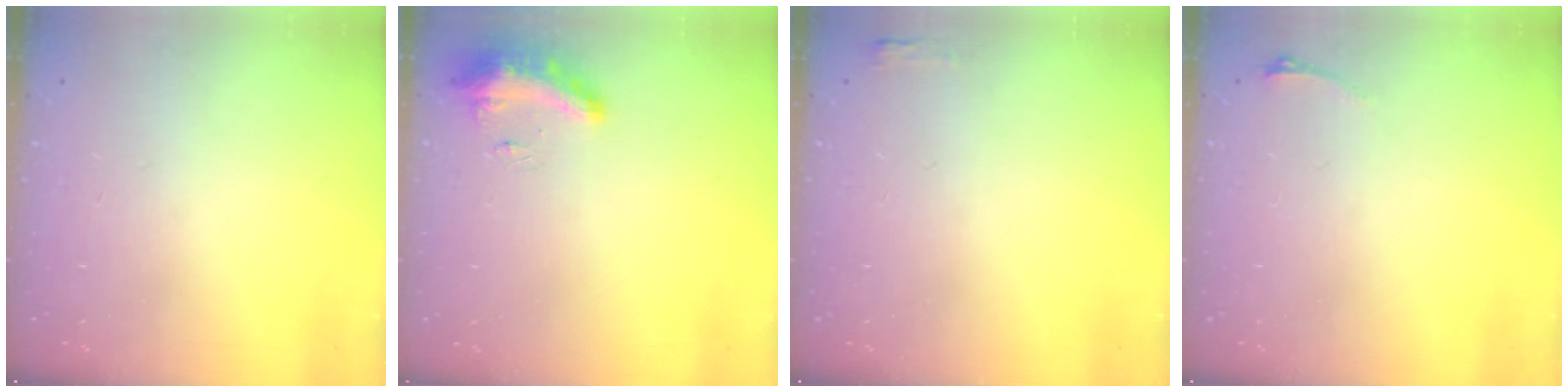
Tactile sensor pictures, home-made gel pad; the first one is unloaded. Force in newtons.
{"total": 8.8, "press": 8.7, "slide": 0.8}
{"total": 2.7, "press": 2.6, "slide": 0.8}
{"total": 2.9, "press": 2.6, "slide": 1.5}